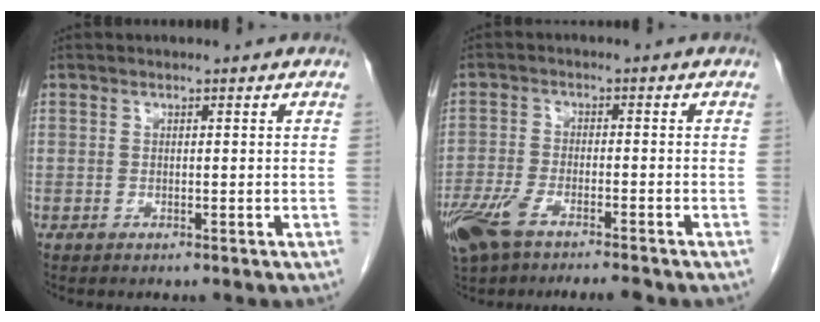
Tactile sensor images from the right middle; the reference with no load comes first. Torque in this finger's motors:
{"motor_torque": [1.30, -0.84, 0.17, 0.11]}